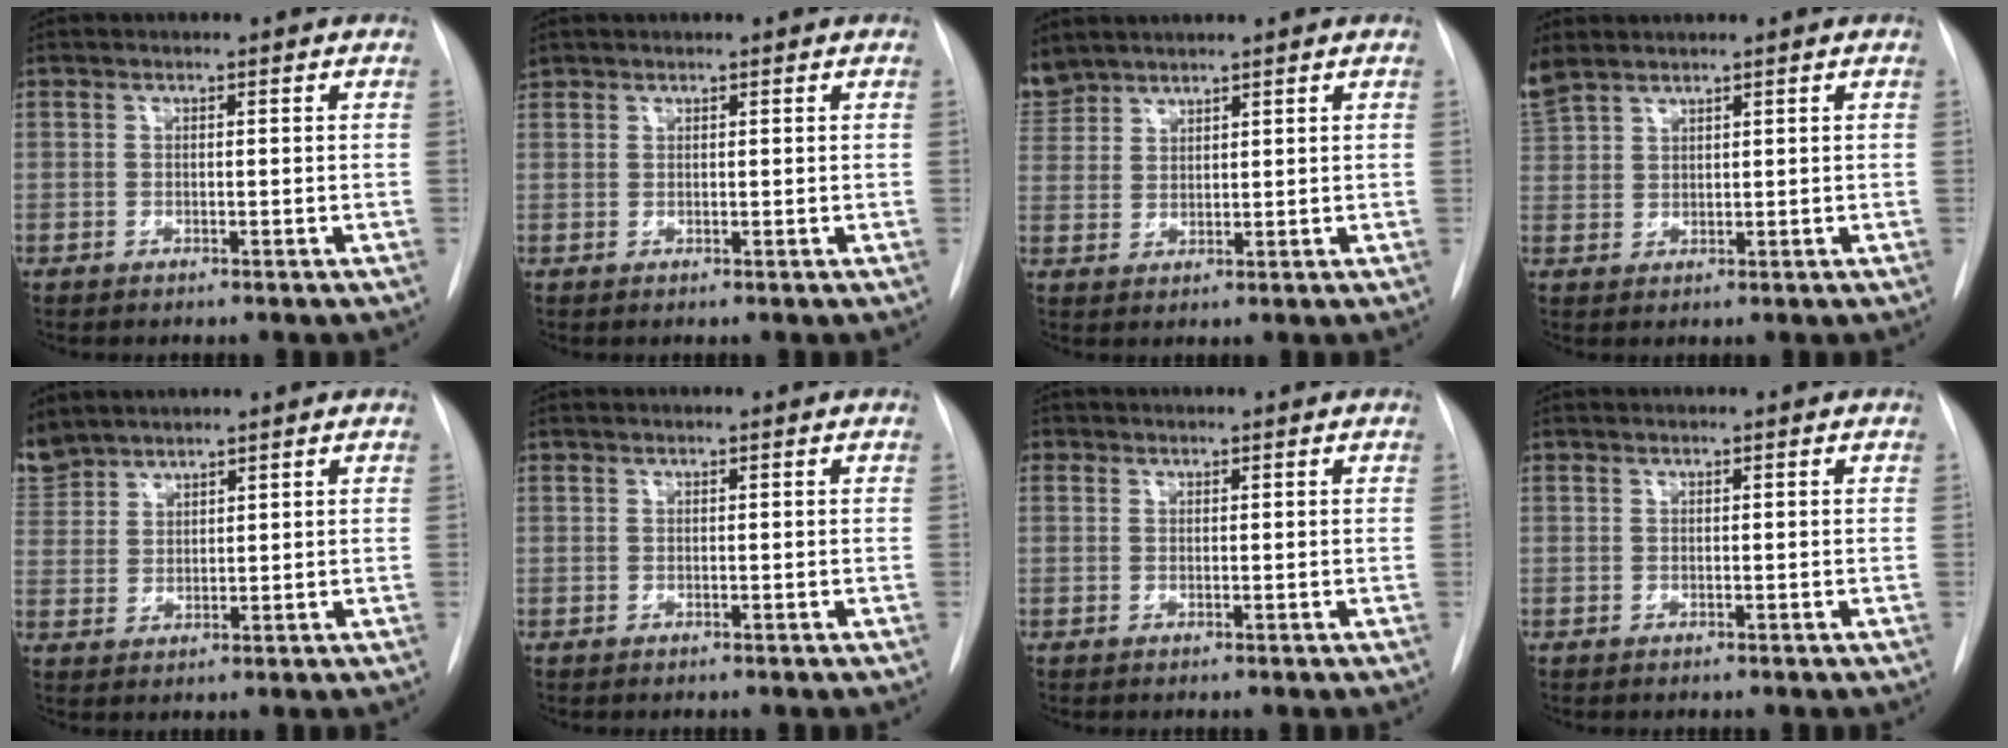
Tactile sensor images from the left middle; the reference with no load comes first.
{"total": 1.0, "force": [0.9, 0.5, -0.1], "torque": [0.003, 0.008, 0.017]}
{"total": 5.2, "force": [4.9, 1.7, 0.3], "torque": [-0.009, 0.013, 0.104]}
{"total": 5.2, "force": [4.6, 1.6, 1.8], "torque": [-0.057, 0.017, 0.108]}
{"total": 6.3, "force": [5.9, 2.2, 0.6], "torque": [-0.019, 0.010, 0.126]}
{"total": 0.0}
{"total": 0.6, "force": [0.3, 0.5, 0.1], "torque": [0.004, 0.001, 0.002]}
{"total": 0.0}